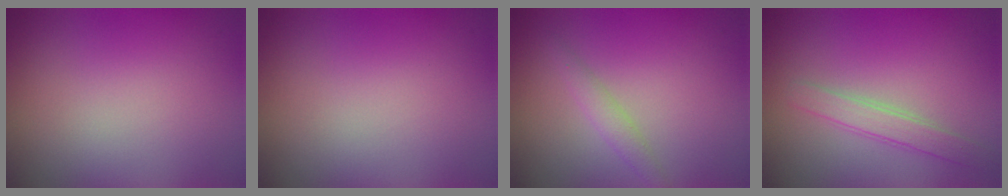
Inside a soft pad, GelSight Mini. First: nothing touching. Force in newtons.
{"total": 0.0}
{"total": 1.5, "press": 1.5, "slide": 0.1}
{"total": 2.3, "press": 2.3, "slide": 0.1}